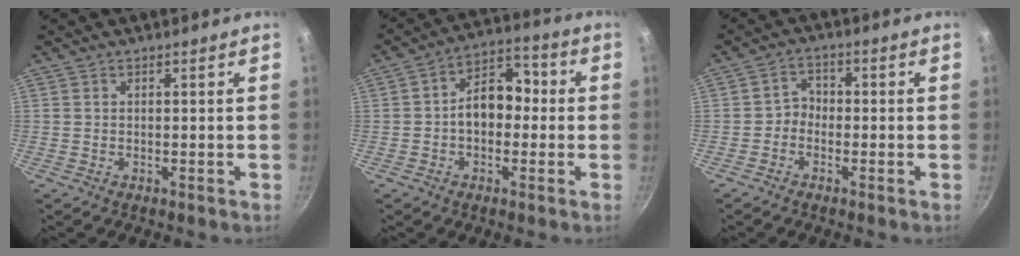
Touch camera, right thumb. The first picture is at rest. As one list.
[{"total": 9.9, "force": [-0.5, 6.7, 7.3], "torque": [-0.088, 0.036, -0.021]}, {"total": 3.3, "force": [-1.2, 2.7, 1.5], "torque": [-0.005, 0.018, -0.033]}]